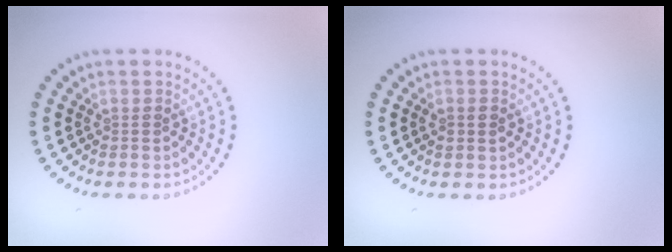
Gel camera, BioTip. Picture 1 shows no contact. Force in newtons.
{"total": 1.0, "press": 1.0, "slide": 0.2}